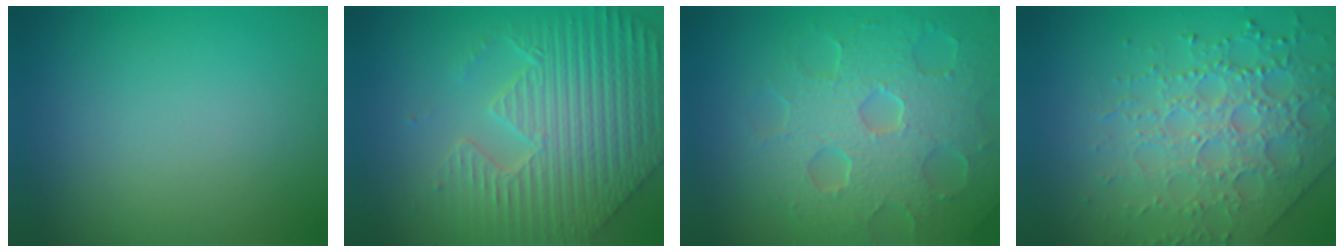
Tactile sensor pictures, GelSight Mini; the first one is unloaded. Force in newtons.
{"total": 8.2, "press": 6.4, "slide": 5.1}
{"total": 8.3, "press": 5.9, "slide": 5.9}
{"total": 5.7, "press": 5.0, "slide": 2.8}